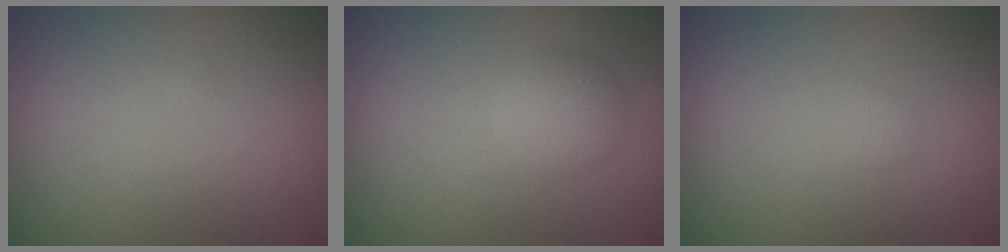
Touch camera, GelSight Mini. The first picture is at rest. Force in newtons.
{"total": 2.5, "press": 2.5, "slide": 0.1}
{"total": 0.5, "press": 0.5, "slide": 0.0}